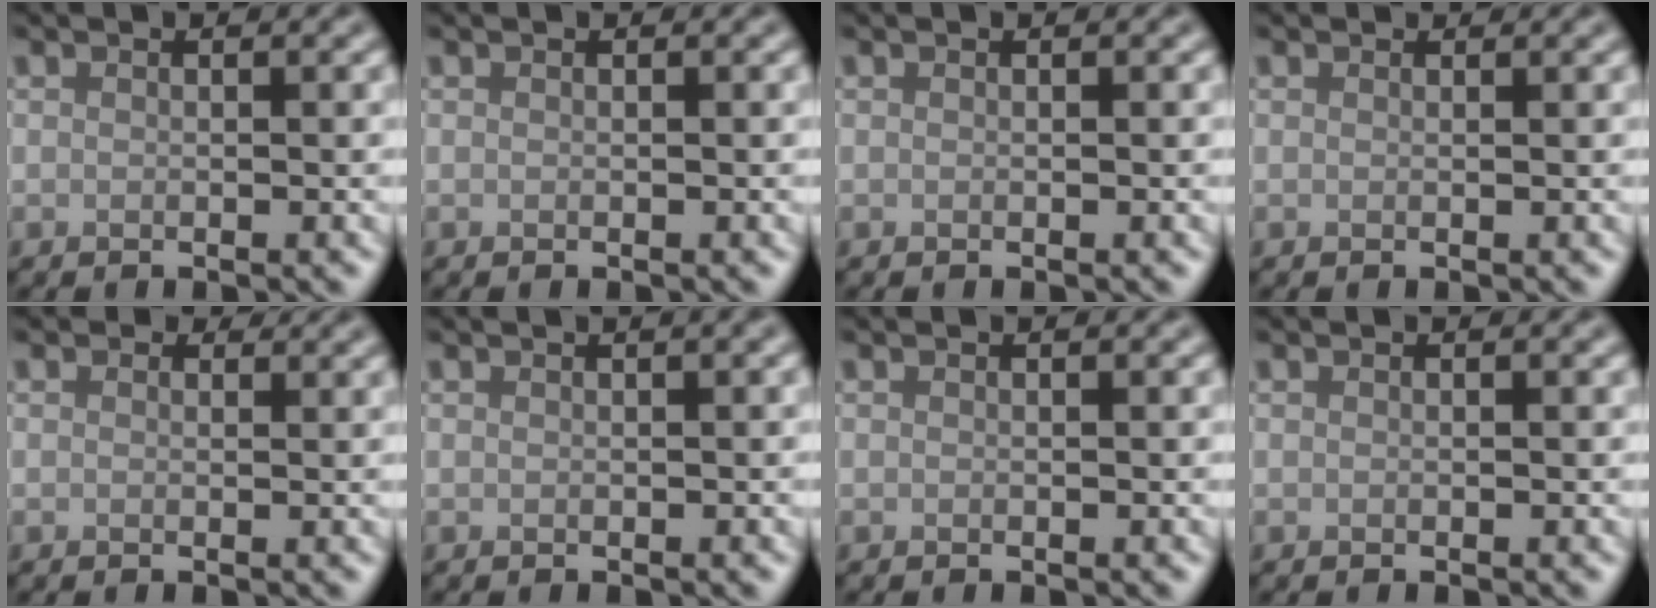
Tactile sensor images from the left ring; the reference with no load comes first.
{"total": 0.0}
{"total": 0.0}
{"total": 0.6, "force": [0.6, 0.2, 0.1], "torque": [-0.003, -0.003, 0.006]}
{"total": 1.0, "force": [0.7, 0.6, 0.3], "torque": [-0.003, -0.004, 0.004]}
{"total": 0.9, "force": [0.3, 0.2, 0.8], "torque": [-0.005, 0.010, 0.004]}
{"total": 0.0}
{"total": 0.0}